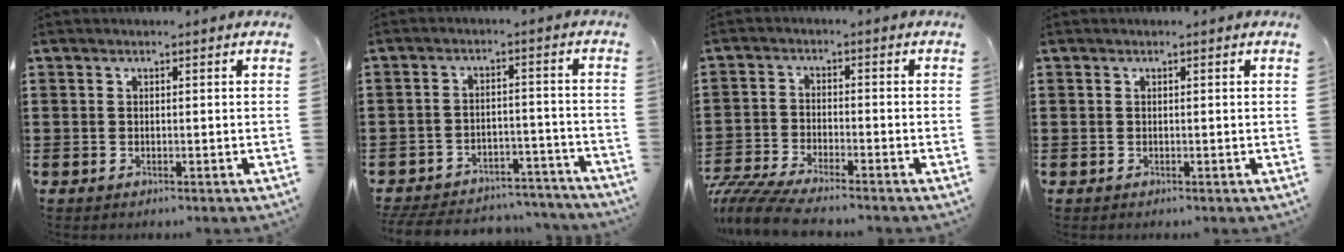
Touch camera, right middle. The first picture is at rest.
{"total": 6.0, "force": [-5.8, 0.9, 1.0], "torque": [-0.024, 0.010, -0.118]}
{"total": 5.7, "force": [-5.4, 0.2, 1.8], "torque": [-0.056, -0.014, -0.110]}
{"total": 0.0}